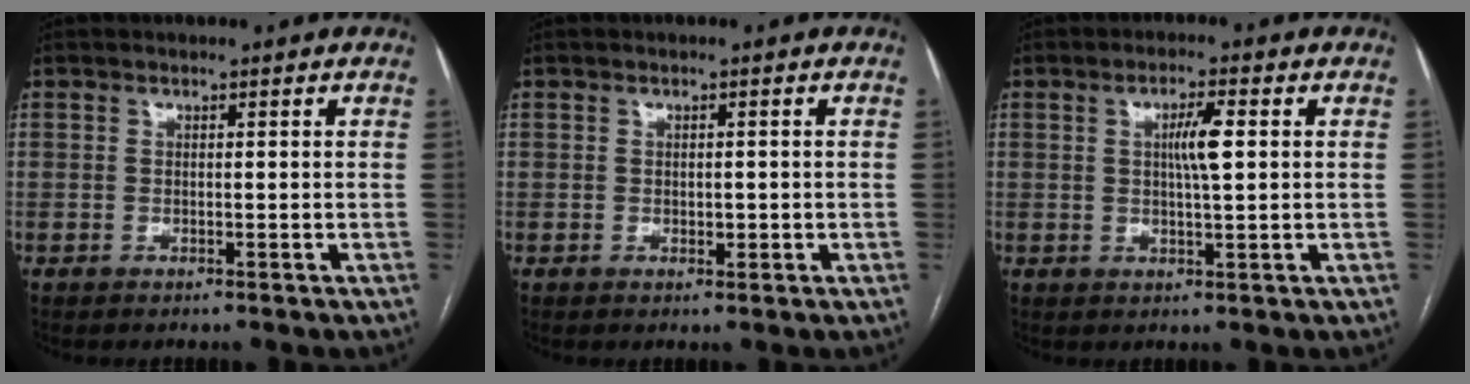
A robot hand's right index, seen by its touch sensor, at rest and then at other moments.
{"total": 1.4, "force": [-0.2, 0.8, 1.1], "torque": [-0.016, -0.001, 0.000]}
{"total": 4.5, "force": [0.8, 0.4, 4.5], "torque": [-0.079, 0.002, 0.013]}